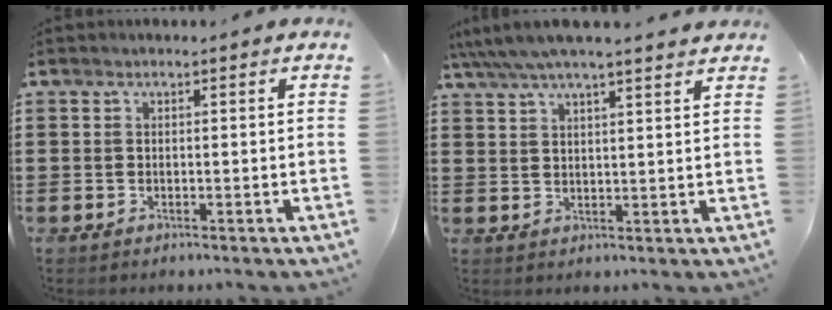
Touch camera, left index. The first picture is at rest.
{"total": 4.7, "force": [4.2, 0.2, 2.2], "torque": [-0.055, -0.012, 0.073]}